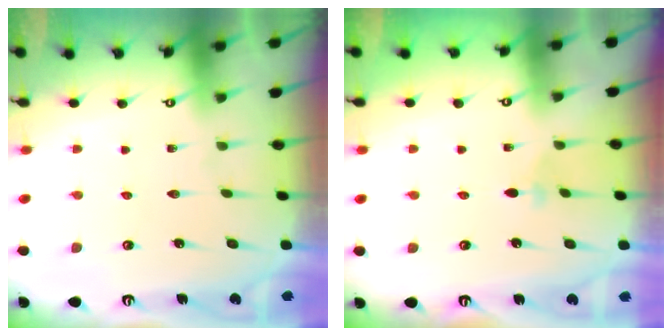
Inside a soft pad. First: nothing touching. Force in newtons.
{"total": 2.7, "press": 2.6, "slide": 0.6}